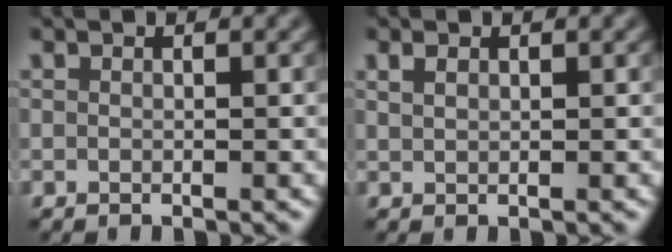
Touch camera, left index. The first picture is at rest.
{"total": 1.0, "force": [0.6, 0.5, 0.6], "torque": [-0.017, 0.002, 0.015]}